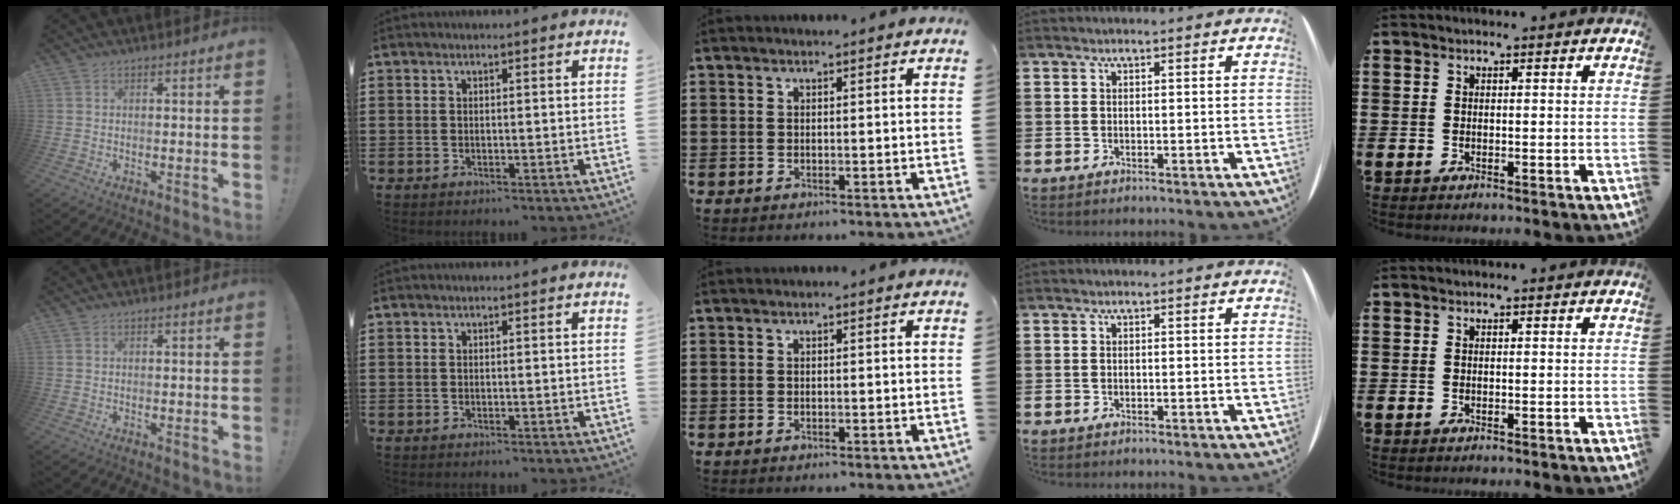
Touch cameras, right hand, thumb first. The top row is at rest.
{}